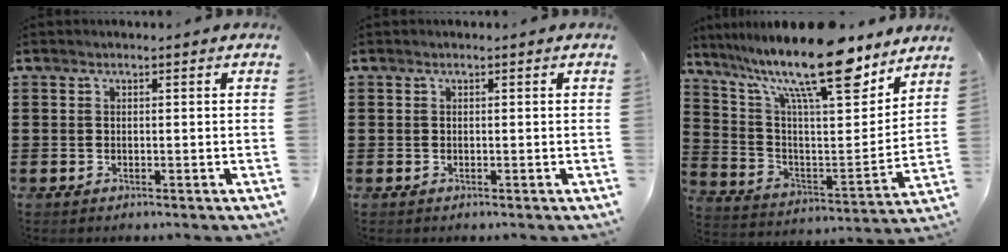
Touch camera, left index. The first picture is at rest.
{"total": 0.0}
{"total": 17.6, "force": [12.9, 4.0, 11.3], "torque": [-0.222, -0.070, 0.217]}